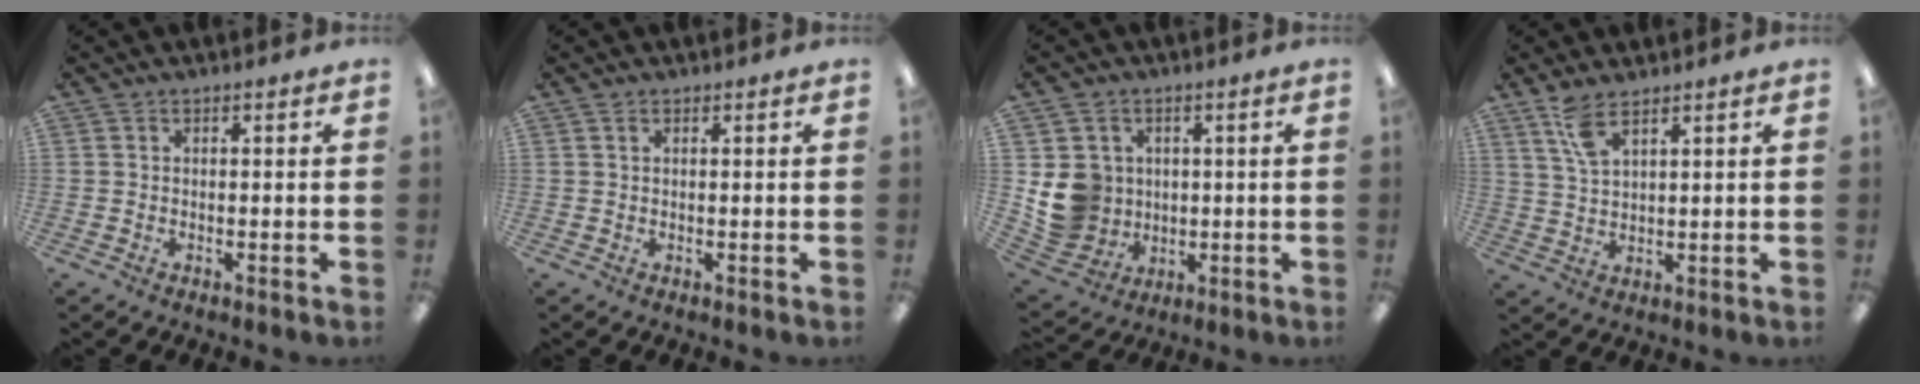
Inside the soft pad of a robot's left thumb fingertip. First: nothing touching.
{"total": 0.7, "force": [0.4, 0.3, 0.4], "torque": [-0.009, 0.003, 0.007]}
{"total": 9.3, "force": [1.0, 8.9, 2.2], "torque": [-0.064, 0.002, 0.033]}
{"total": 6.3, "force": [4.5, 2.2, 3.8], "torque": [-0.087, -0.009, 0.083]}